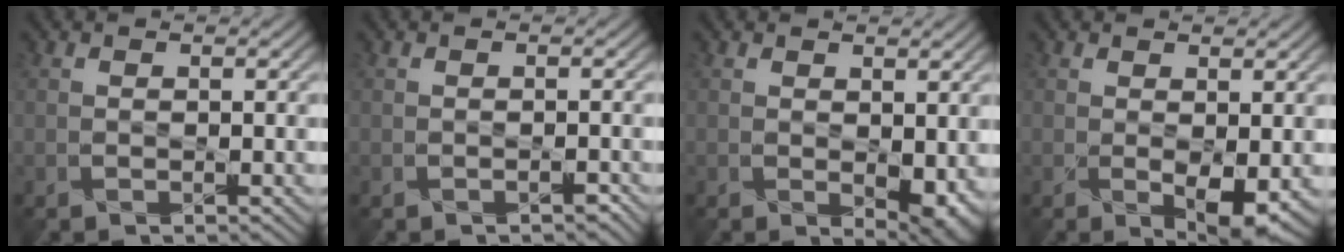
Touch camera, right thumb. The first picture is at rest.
{"total": 0.6, "force": [-0.5, 0.1, 0.3], "torque": [-0.004, -0.001, -0.009]}
{"total": 3.4, "force": [0.1, 1.8, 2.9], "torque": [-0.046, -0.016, 0.013]}
{"total": 3.4, "force": [-0.1, 1.4, 3.1], "torque": [-0.057, -0.014, 0.008]}